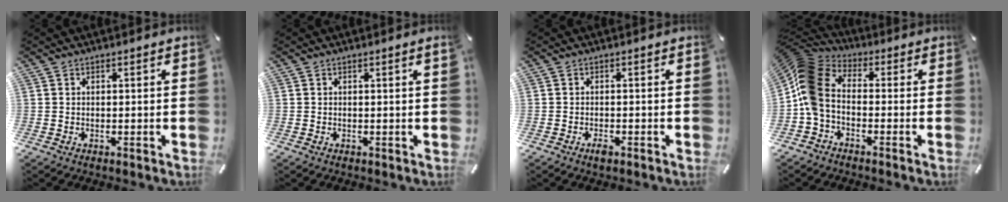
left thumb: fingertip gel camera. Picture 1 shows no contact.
{"total": 0.8, "force": [0.1, -0.1, 0.7], "torque": [-0.013, -0.002, 0.001]}
{"total": 1.7, "force": [-1.1, 0.7, 1.1], "torque": [-0.029, -0.001, -0.023]}
{"total": 10.4, "force": [-2.5, 7.6, 6.7], "torque": [-0.167, 0.012, -0.054]}